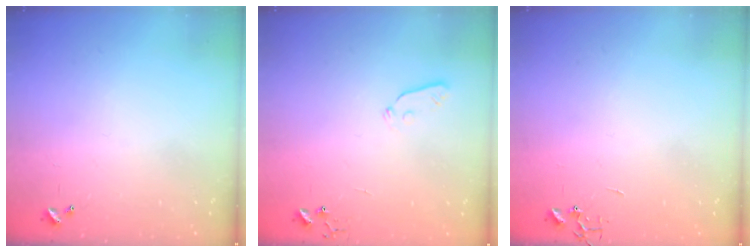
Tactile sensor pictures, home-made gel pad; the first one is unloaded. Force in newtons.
{"total": 3.9, "press": 3.8, "slide": 0.8}
{"total": 0.0}